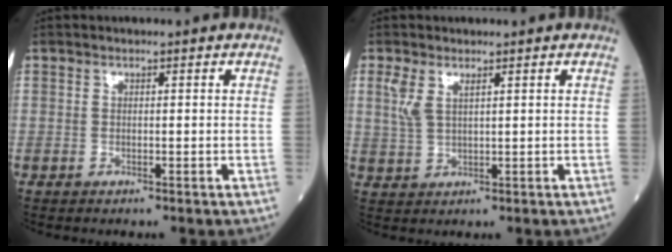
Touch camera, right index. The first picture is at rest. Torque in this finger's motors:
{"motor_torque": [0.01, 0.05, 0.07, 0.06]}